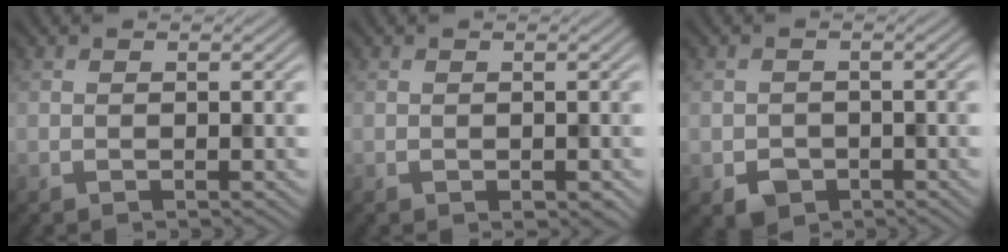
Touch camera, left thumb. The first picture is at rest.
{"total": 0.8, "force": [-0.3, 0.5, 0.6], "torque": [-0.010, -0.006, -0.002]}
{"total": 2.6, "force": [-1.2, 2.1, 0.9], "torque": [-0.018, -0.009, -0.025]}